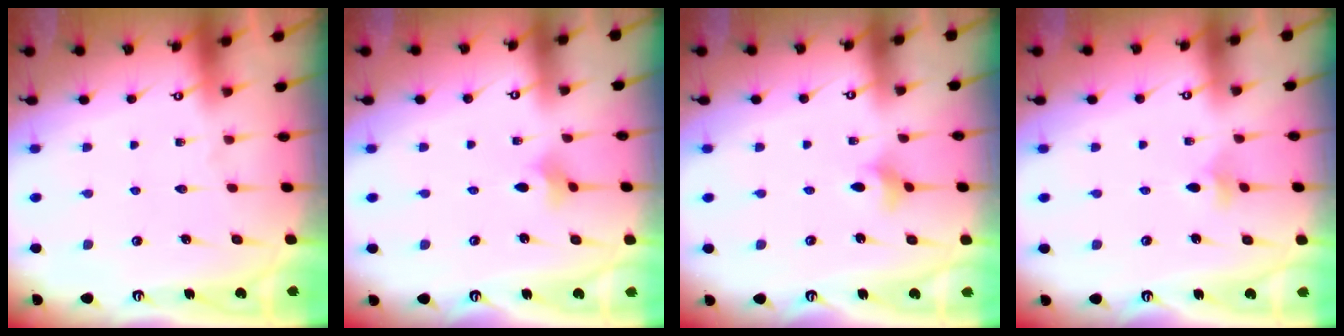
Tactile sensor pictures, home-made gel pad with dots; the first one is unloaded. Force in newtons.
{"total": 3.1, "press": 3.0, "slide": 0.7}
{"total": 3.0, "press": 2.9, "slide": 0.6}
{"total": 2.7, "press": 2.6, "slide": 0.5}